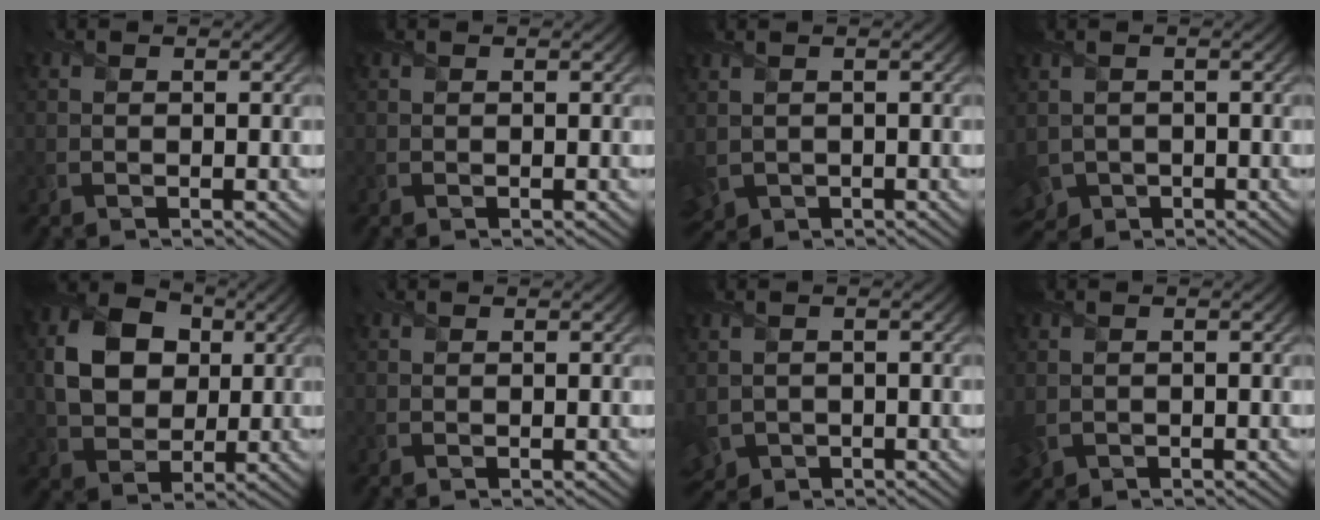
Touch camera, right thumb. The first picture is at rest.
{"total": 0.0}
{"total": 2.9, "force": [-0.2, 2.2, 1.9], "torque": [-0.061, -0.012, 0.001]}
{"total": 4.4, "force": [-1.3, 3.5, 2.3], "torque": [-0.069, -0.023, -0.021]}
{"total": 8.8, "force": [1.7, 6.8, 5.3], "torque": [-0.119, 0.007, 0.027]}
{"total": 0.6, "force": [0.6, 0.1, 0.1], "torque": [-0.002, 0.004, 0.012]}
{"total": 3.5, "force": [-0.7, 2.7, 2.1], "torque": [-0.063, -0.017, -0.009]}
{"total": 2.1, "force": [-0.3, 1.5, 1.4], "torque": [-0.047, -0.008, -0.003]}